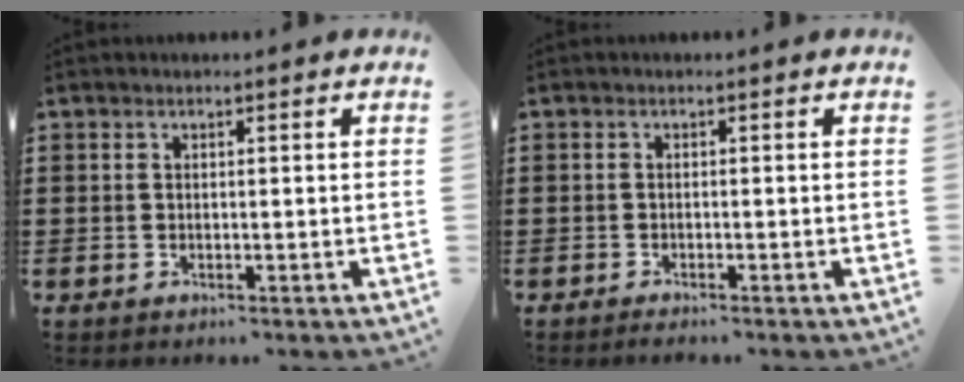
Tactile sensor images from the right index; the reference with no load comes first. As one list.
[{"total": 0.7, "force": [-0.6, -0.1, 0.2], "torque": [-0.006, -0.006, -0.011]}]